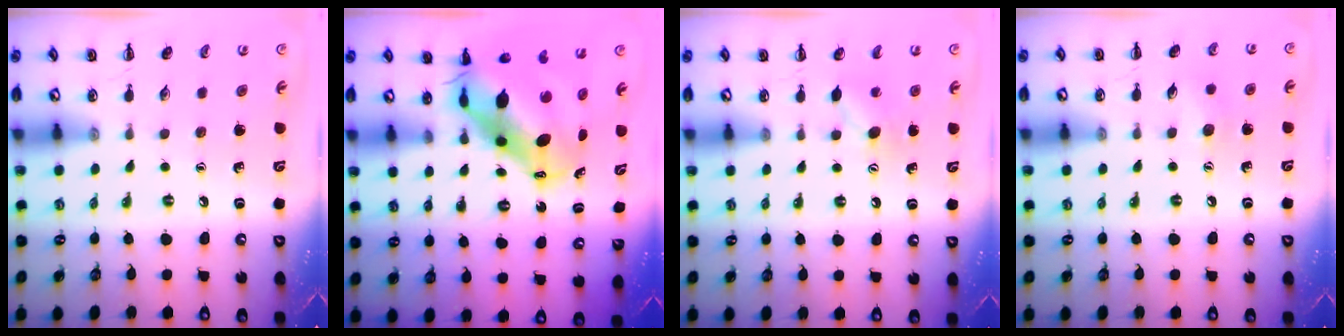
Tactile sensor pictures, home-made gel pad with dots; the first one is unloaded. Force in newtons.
{"total": 11.6, "press": 11.2, "slide": 3.0}
{"total": 5.8, "press": 5.7, "slide": 1.2}
{"total": 6.0, "press": 5.8, "slide": 1.5}